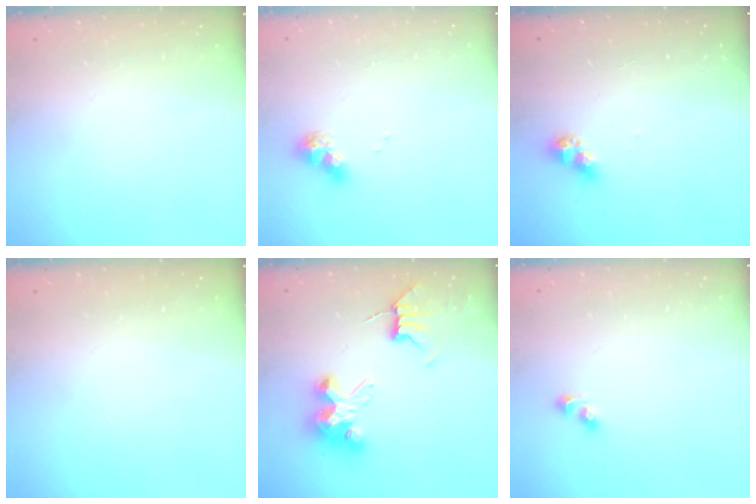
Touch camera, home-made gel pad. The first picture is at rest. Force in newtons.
{"total": 8.8, "press": 8.7, "slide": 0.9}
{"total": 6.3, "press": 6.3, "slide": 0.5}
{"total": 0.0}
{"total": 8.7, "press": 8.6, "slide": 0.7}
{"total": 2.7, "press": 2.4, "slide": 1.1}